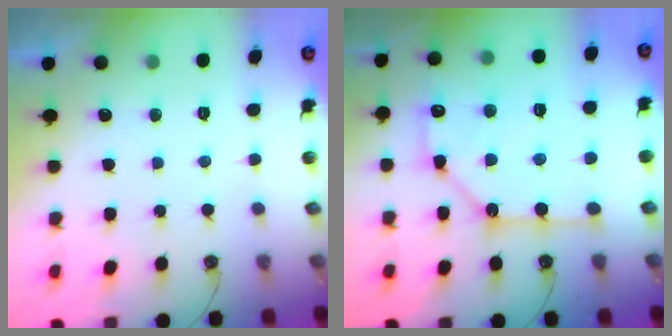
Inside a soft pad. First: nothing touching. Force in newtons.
{"total": 14.0, "press": 13.9, "slide": 1.6}